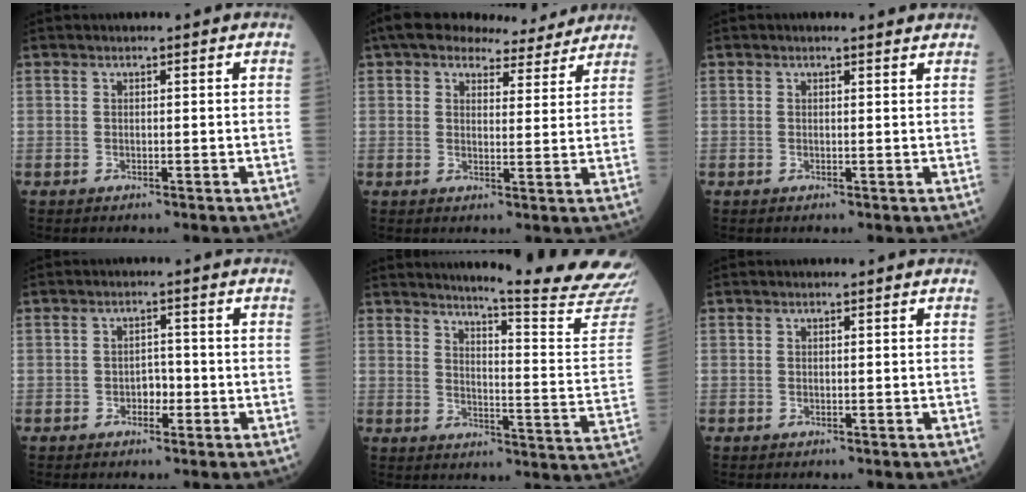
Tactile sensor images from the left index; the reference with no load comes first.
{"total": 10.6, "force": [9.2, 3.6, 3.9], "torque": [-0.050, 0.018, 0.113]}
{"total": 1.6, "force": [1.4, 0.4, 0.6], "torque": [-0.018, 0.001, 0.009]}
{"total": 2.4, "force": [-1.3, 1.5, 1.4], "torque": [-0.018, 0.002, -0.023]}
{"total": 20.0, "force": [18.9, -2.5, 6.2], "torque": [-0.098, -0.153, 0.216]}
{"total": 0.0}